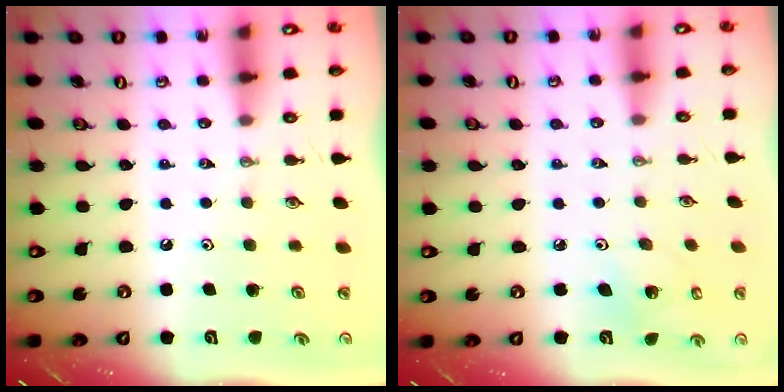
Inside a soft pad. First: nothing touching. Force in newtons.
{"total": 3.5, "press": 3.5, "slide": 0.1}